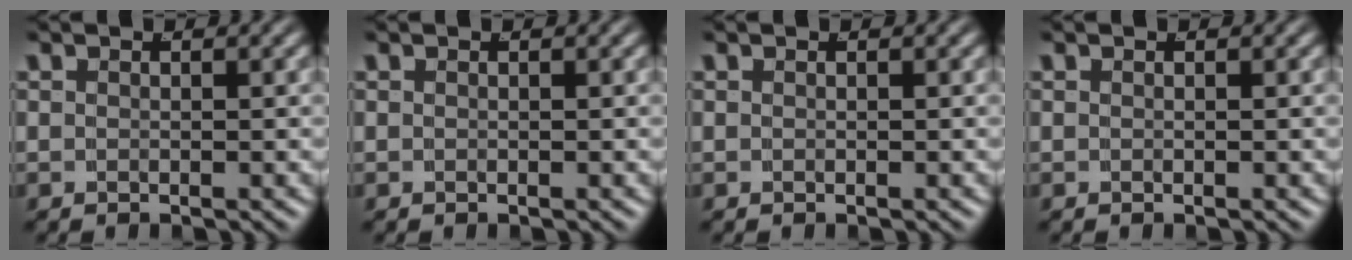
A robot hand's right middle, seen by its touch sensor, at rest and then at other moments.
{"total": 0.0}
{"total": 0.0}
{"total": 0.0}